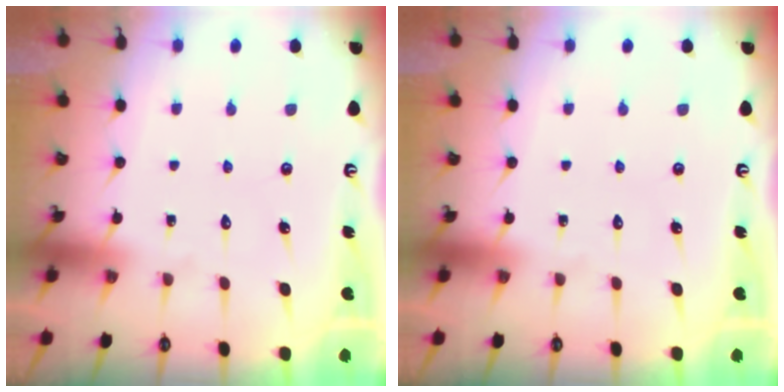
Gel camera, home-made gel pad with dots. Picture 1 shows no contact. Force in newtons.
{"total": 0.0}